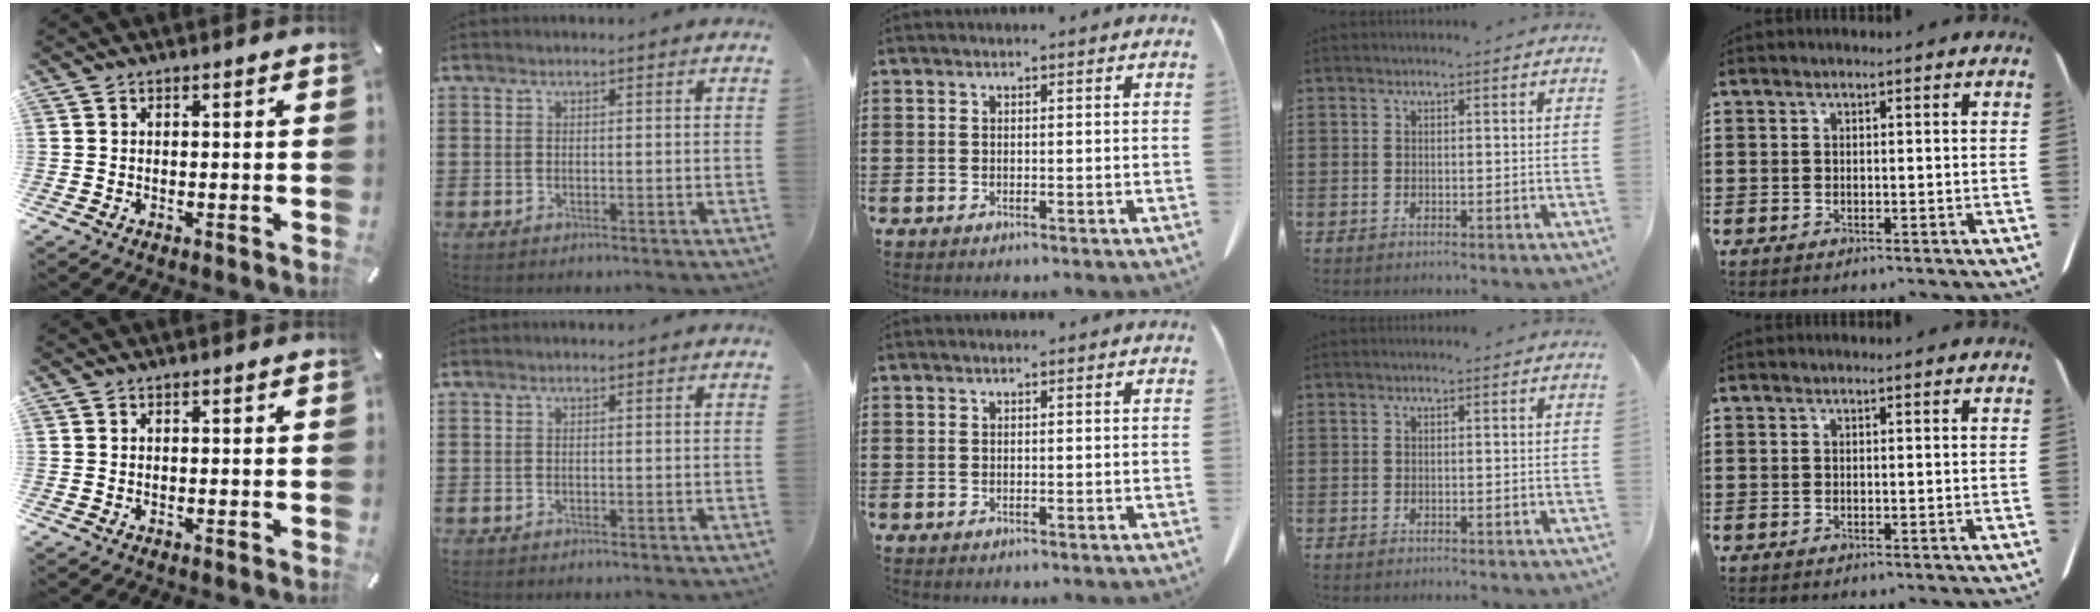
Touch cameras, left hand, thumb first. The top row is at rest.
{}